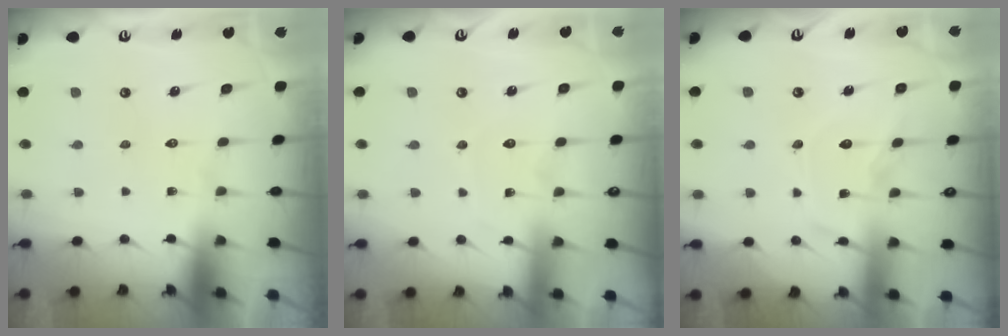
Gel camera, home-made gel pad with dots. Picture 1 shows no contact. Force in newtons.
{"total": 4.4, "press": 4.3, "slide": 0.6}
{"total": 11.1, "press": 11.1, "slide": 0.7}